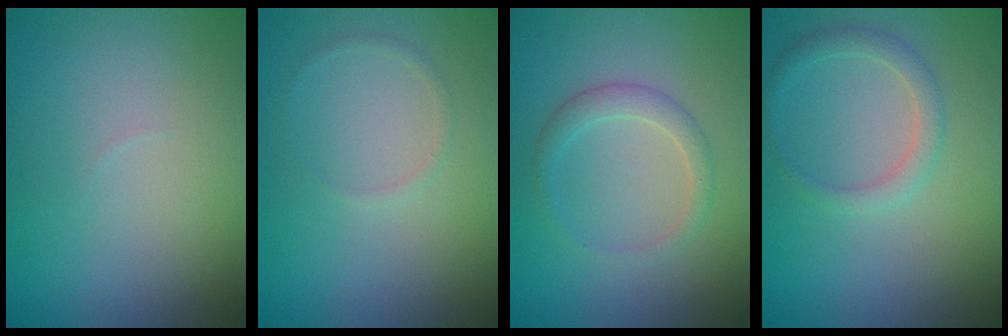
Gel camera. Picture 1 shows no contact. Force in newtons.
{"total": 0.6, "press": 0.6, "slide": 0.1}
{"total": 1.9, "press": 1.9, "slide": 0.0}
{"total": 1.9, "press": 1.9, "slide": 0.1}